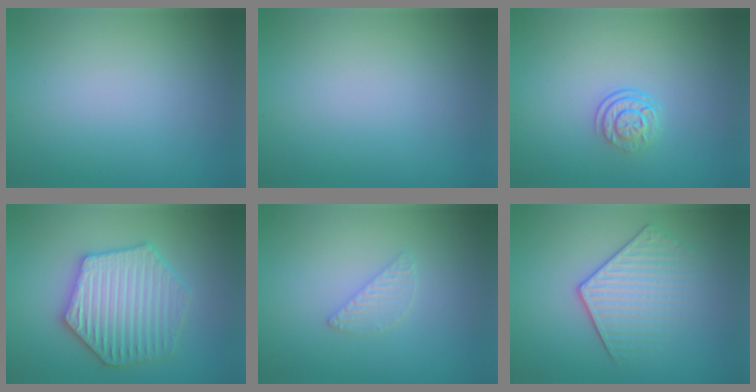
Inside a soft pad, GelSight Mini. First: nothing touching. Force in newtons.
{"total": 0.0}
{"total": 2.6, "press": 1.8, "slide": 1.9}
{"total": 6.3, "press": 6.2, "slide": 1.0}
{"total": 1.5, "press": 1.5, "slide": 0.2}
{"total": 3.5, "press": 3.1, "slide": 1.8}